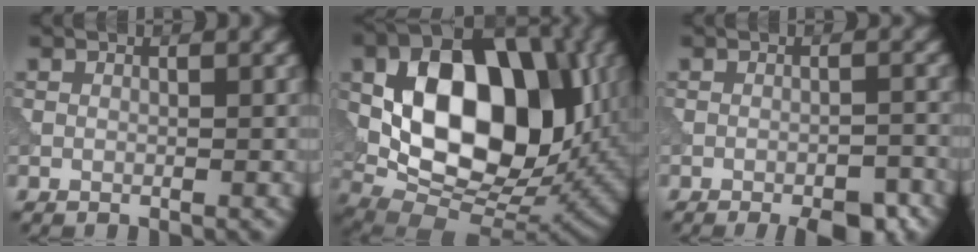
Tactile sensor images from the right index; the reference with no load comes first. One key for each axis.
{"total": 16.0, "fx": 2.2, "fy": 10.1, "fz": 12.2, "tx": -0.184, "ty": 0.002, "tz": 0.035}
{"total": 3.7, "fx": -2.5, "fy": 0.8, "fz": 2.6, "tx": -0.031, "ty": -0.001, "tz": -0.033}